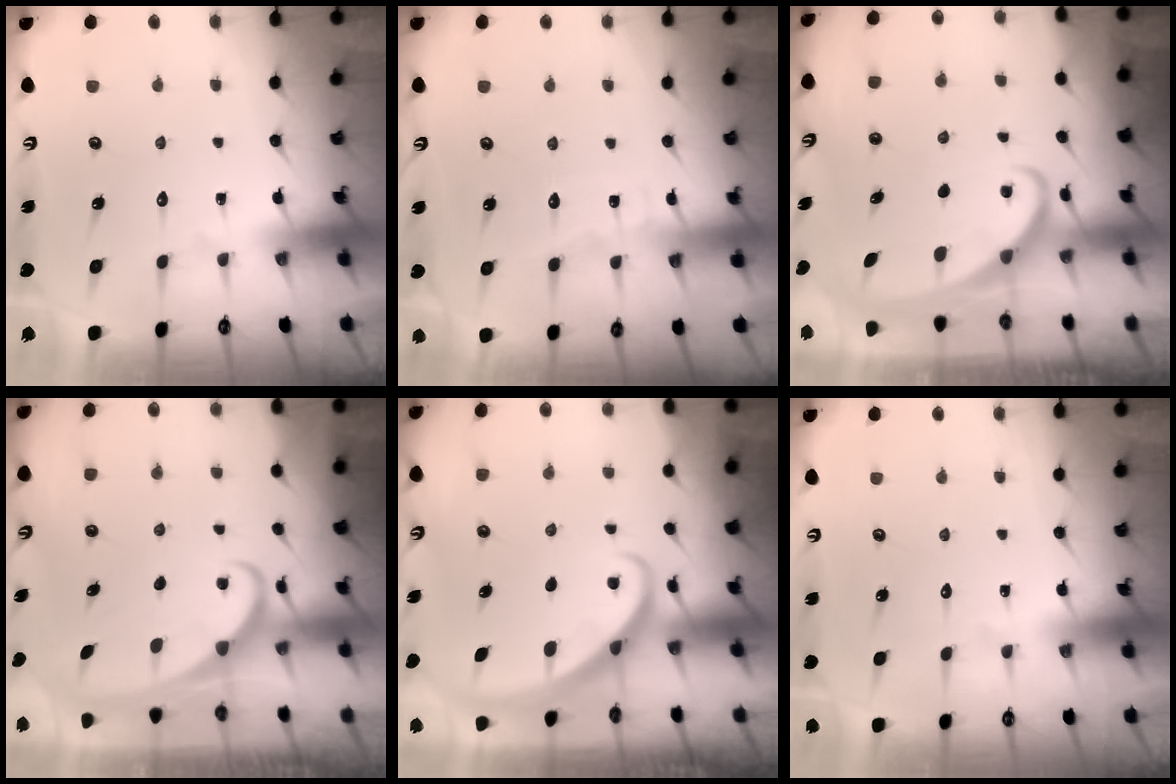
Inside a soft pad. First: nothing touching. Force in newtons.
{"total": 4.8, "press": 4.8, "slide": 0.4}
{"total": 2.1, "press": 2.0, "slide": 0.4}
{"total": 2.5, "press": 2.4, "slide": 0.3}
{"total": 2.9, "press": 2.9, "slide": 0.2}
{"total": 0.0}